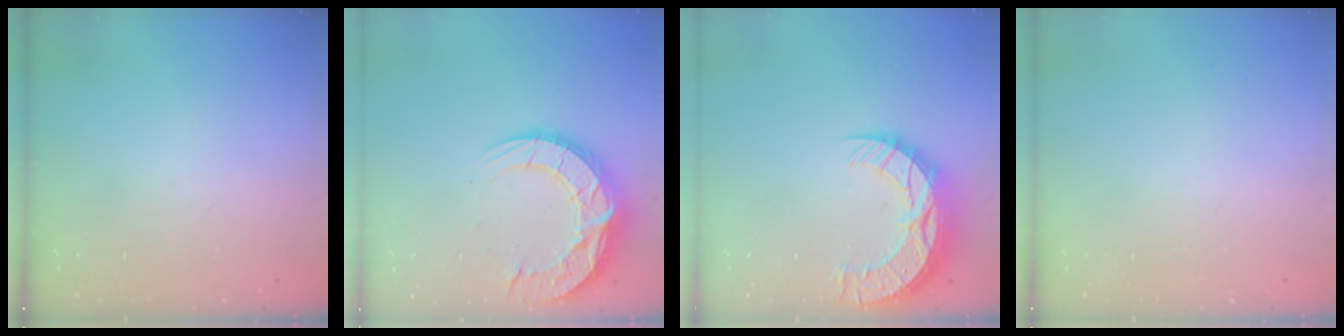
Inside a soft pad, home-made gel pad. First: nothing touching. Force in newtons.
{"total": 17.9, "press": 17.8, "slide": 1.3}
{"total": 13.3, "press": 13.3, "slide": 0.9}
{"total": 0.0}